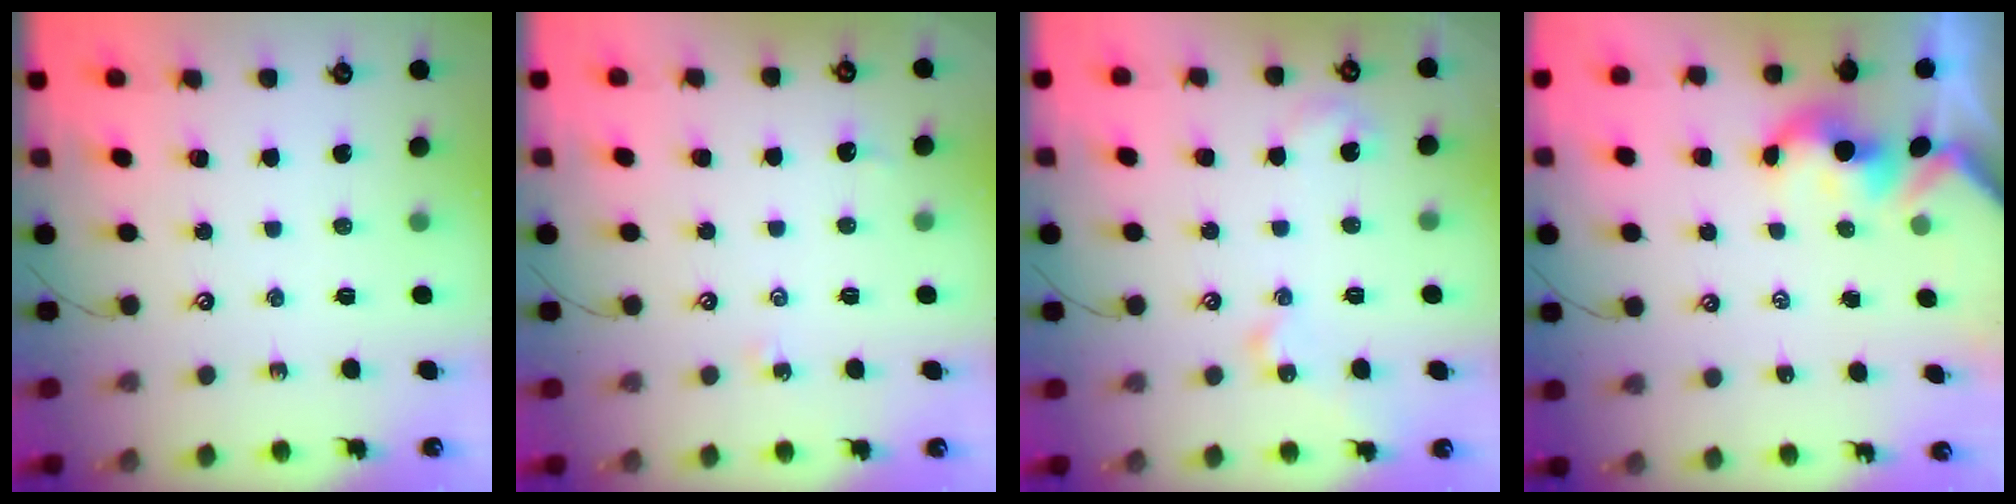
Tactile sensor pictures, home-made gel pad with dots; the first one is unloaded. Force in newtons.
{"total": 1.6, "press": 1.5, "slide": 0.4}
{"total": 4.4, "press": 4.4, "slide": 0.3}
{"total": 1.8, "press": 1.8, "slide": 0.2}